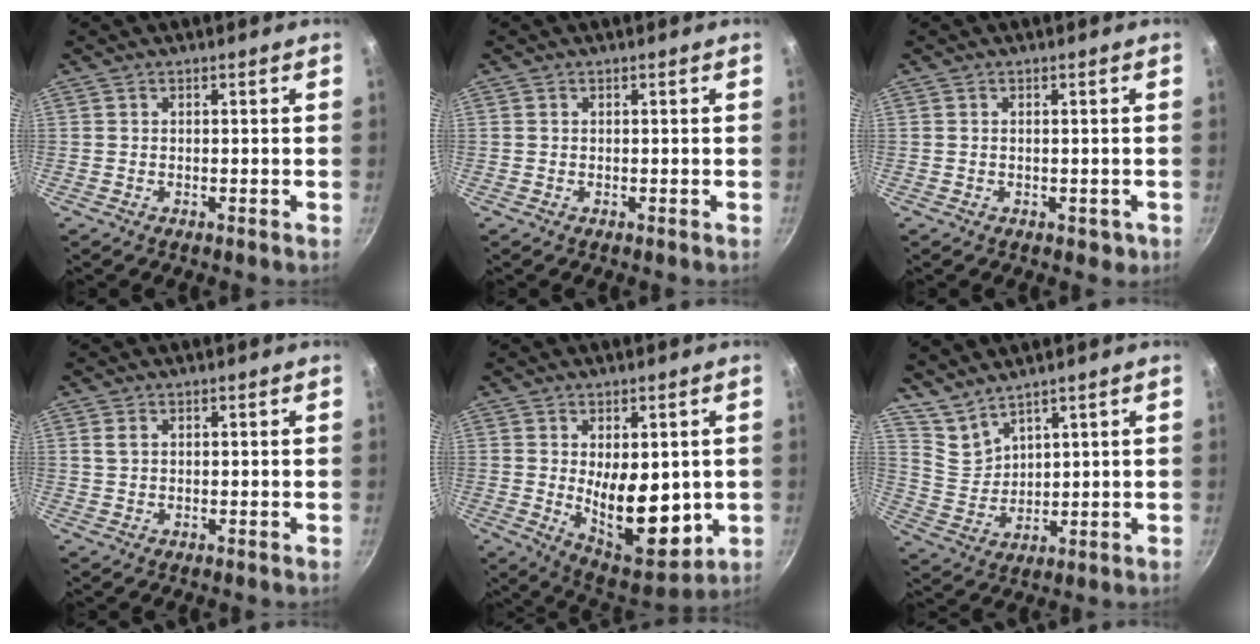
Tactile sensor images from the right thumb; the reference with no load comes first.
{"total": 0.0}
{"total": 2.0, "force": [-0.5, 1.4, 1.4], "torque": [-0.013, -0.001, -0.004]}
{"total": 1.7, "force": [0.6, 1.1, 1.1], "torque": [-0.019, 0.001, 0.013]}
{"total": 15.1, "force": [-0.3, 8.0, 12.8], "torque": [-0.151, -0.037, 0.017]}
{"total": 5.9, "force": [5.3, 2.3, 1.4], "torque": [-0.022, -0.033, 0.123]}